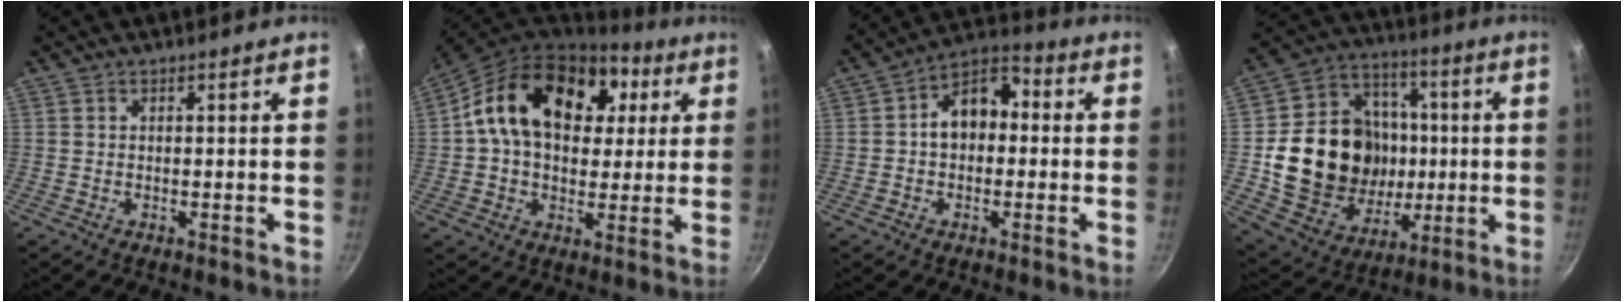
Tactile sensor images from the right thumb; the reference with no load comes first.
{"total": 21.4, "force": [5.6, 15.0, 14.3], "torque": [-0.220, 0.014, 0.081]}
{"total": 10.0, "force": [0.3, 7.2, 6.9], "torque": [-0.062, 0.038, -0.013]}
{"total": 23.6, "force": [-0.5, 19.5, 13.4], "torque": [-0.207, 0.027, 0.004]}